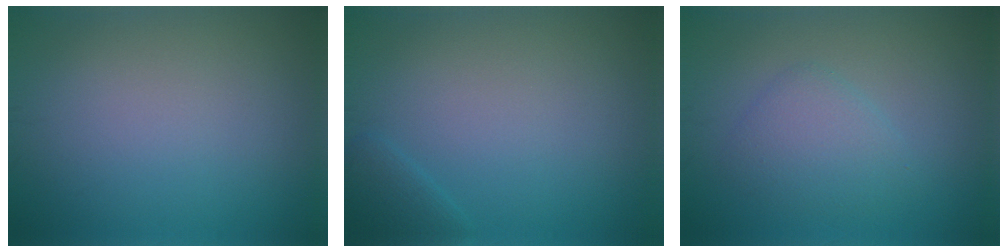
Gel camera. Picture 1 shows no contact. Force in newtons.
{"total": 1.3, "press": 1.3, "slide": 0.1}
{"total": 2.7, "press": 2.7, "slide": 0.0}